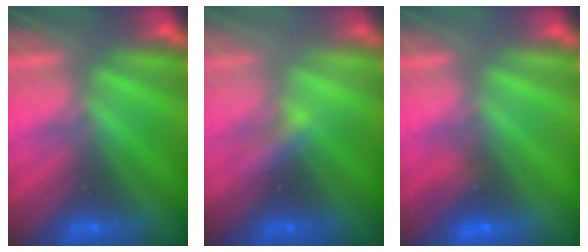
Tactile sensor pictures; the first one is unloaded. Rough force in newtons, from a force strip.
{"total": 2.2}
{"total": 1.2}